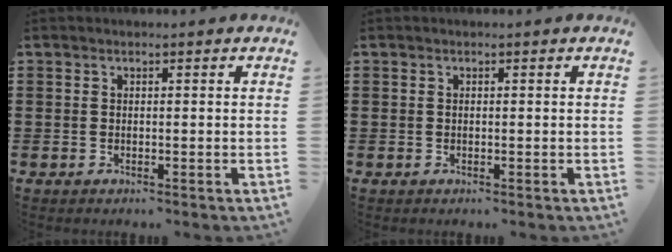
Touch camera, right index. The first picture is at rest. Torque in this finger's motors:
{"motor_torque": [0.18, 0.37, 0.03, 0.02]}